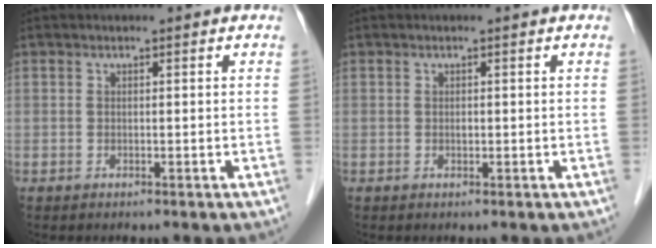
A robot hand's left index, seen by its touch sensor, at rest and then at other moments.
{"total": 2.1, "force": [-2.1, 0.1, 0.1], "torque": [0.002, -0.015, -0.040]}